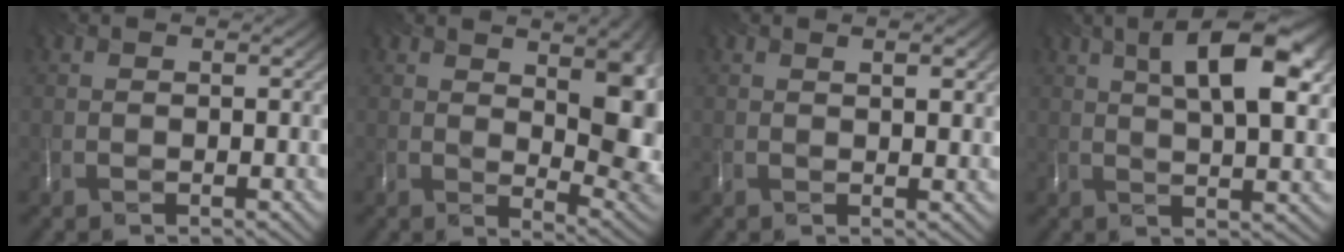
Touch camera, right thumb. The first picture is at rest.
{"total": 11.9, "force": [3.7, 5.2, 10.0], "torque": [-0.121, 0.004, 0.053]}
{"total": 2.4, "force": [1.2, 0.8, 2.0], "torque": [-0.032, -0.003, 0.020]}
{"total": 11.0, "force": [4.6, 3.6, 9.4], "torque": [-0.142, 0.001, 0.072]}